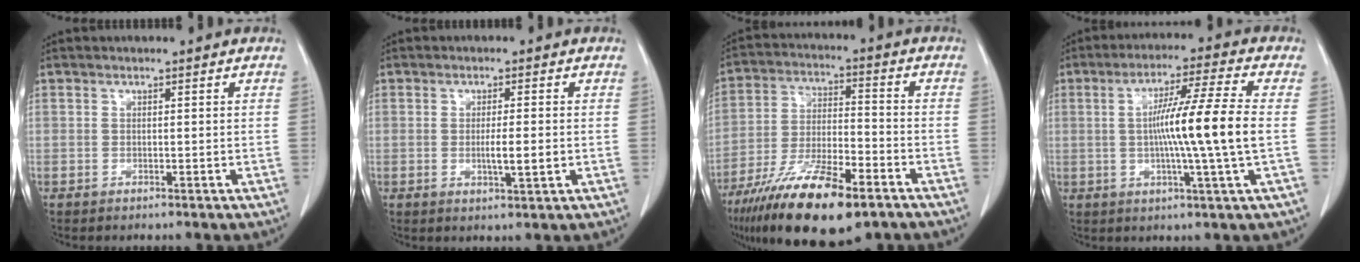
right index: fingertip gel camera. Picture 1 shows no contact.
{"total": 4.0, "force": [-0.6, 0.4, 3.9], "torque": [-0.069, -0.005, -0.008]}
{"total": 18.5, "force": [-12.0, 4.4, 13.4], "torque": [-0.247, -0.031, -0.213]}
{"total": 12.3, "force": [-0.3, -1.5, 12.2], "torque": [-0.212, -0.003, -0.009]}